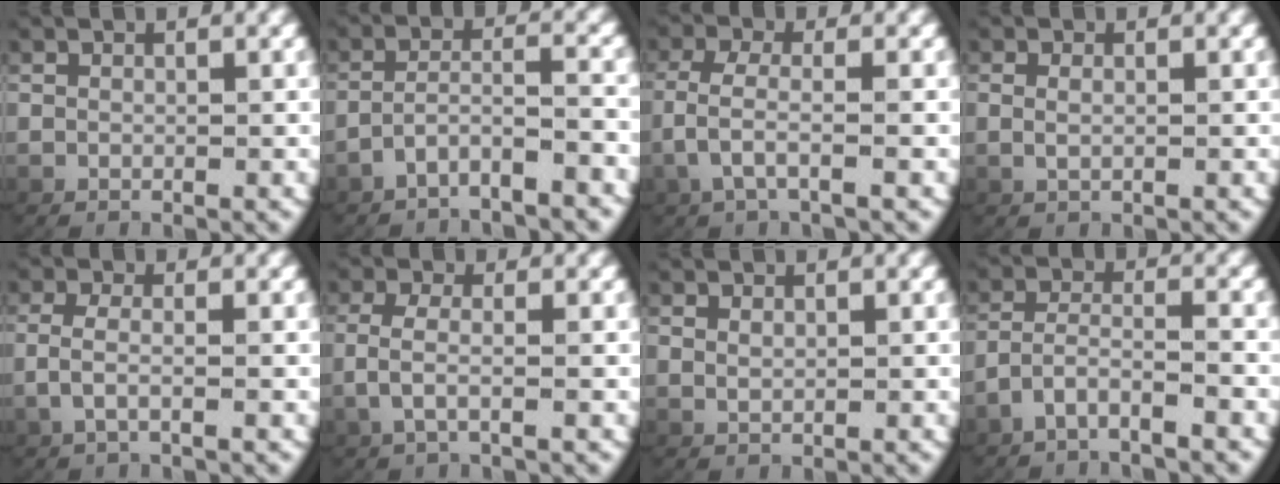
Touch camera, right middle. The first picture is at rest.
{"total": 4.2, "force": [-3.7, 0.5, 2.0], "torque": [-0.050, -0.014, -0.055]}
{"total": 2.8, "force": [-0.6, 1.1, 2.5], "torque": [-0.073, -0.013, -0.003]}
{"total": 0.9, "force": [0.2, 0.3, 0.9], "torque": [-0.028, -0.007, 0.011]}
{"total": 2.2, "force": [-0.4, 0.7, 2.1], "torque": [-0.058, -0.009, 0.000]}
{"total": 2.6, "force": [-0.1, 1.0, 2.4], "torque": [-0.067, -0.007, 0.004]}
{"total": 0.6, "force": [0.5, -0.2, 0.3], "torque": [-0.012, -0.008, 0.021]}
{"total": 3.6, "force": [-2.8, 0.8, 2.0], "torque": [-0.051, -0.014, -0.044]}